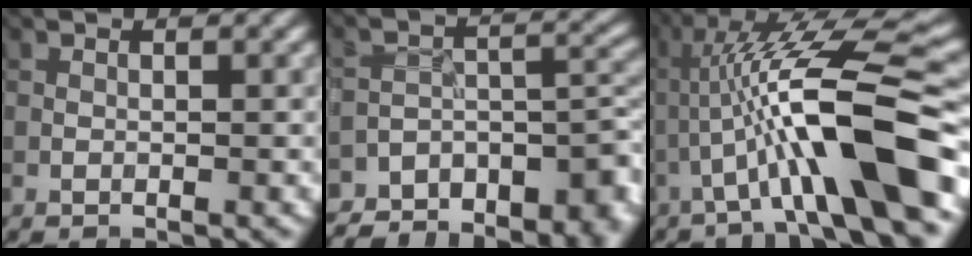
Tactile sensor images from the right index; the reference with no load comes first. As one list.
[{"total": 9.8, "force": [-8.3, 4.1, 3.2], "torque": [-0.040, 0.003, -0.119]}, {"total": 11.7, "force": [-2.1, 1.8, 11.3], "torque": [-0.184, 0.030, -0.036]}]